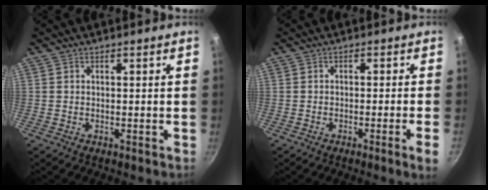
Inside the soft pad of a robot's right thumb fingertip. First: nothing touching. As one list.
[{"total": 3.3, "force": [-1.4, -0.6, 2.9], "torque": [-0.052, 0.007, -0.019]}]